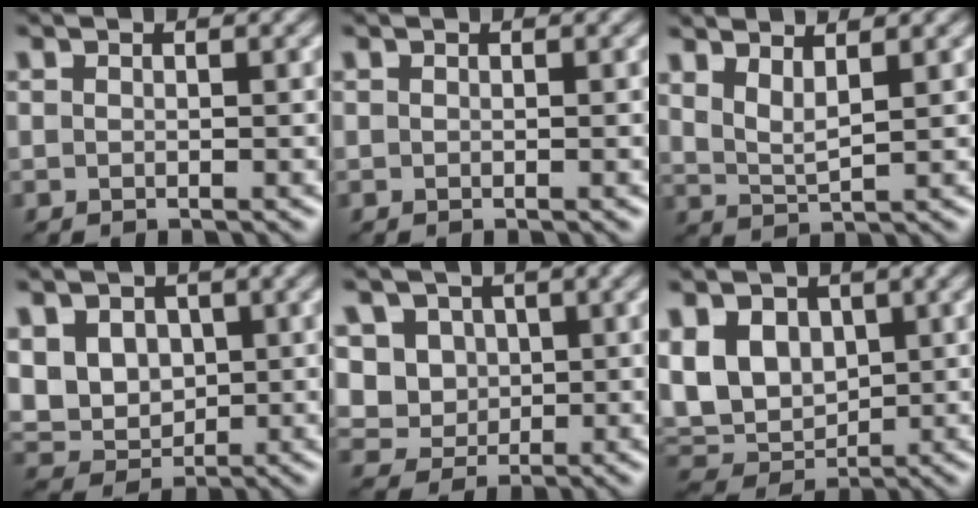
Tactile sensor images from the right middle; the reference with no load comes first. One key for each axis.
{"total": 0.0}
{"total": 2.6, "fx": 1.8, "fy": 0.7, "fz": 1.8, "tx": -0.031, "ty": -0.008, "tz": 0.037}
{"total": 7.7, "fx": 2.2, "fy": 6.1, "fz": 4.1, "tx": -0.091, "ty": 0.023, "tz": 0.039}
{"total": 5.3, "fx": 1.8, "fy": 4.6, "fz": 2.1, "tx": -0.042, "ty": 0.002, "tz": 0.027}
{"total": 7.9, "fx": 1.7, "fy": 5.9, "fz": 5.0, "tx": -0.113, "ty": 0.008, "tz": 0.029}